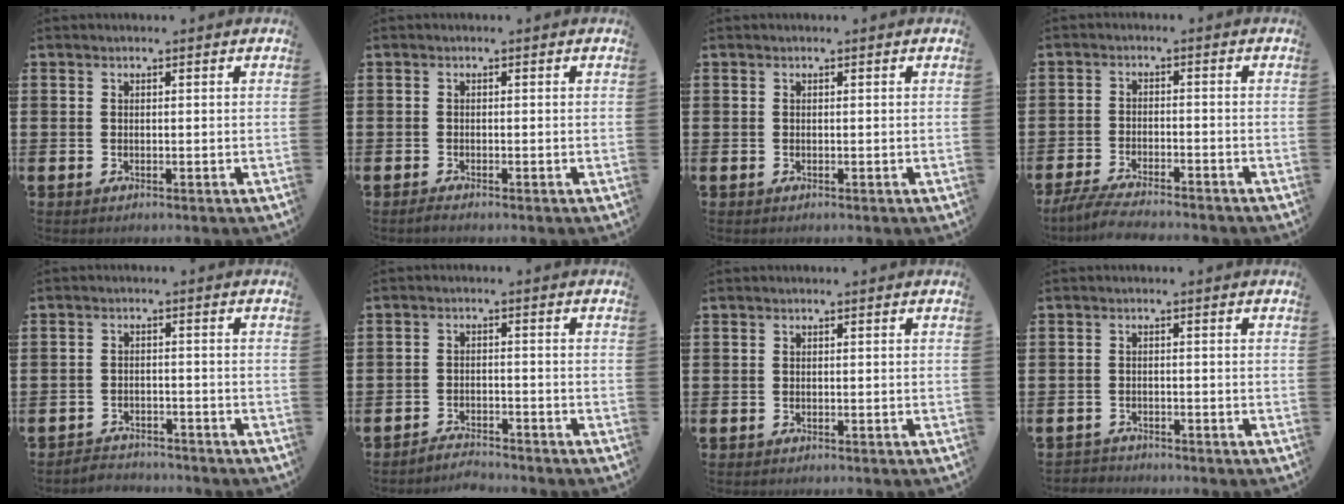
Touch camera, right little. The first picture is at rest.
{"total": 0.8, "force": [-0.5, 0.1, 0.5], "torque": [-0.010, -0.003, -0.010]}
{"total": 0.0}
{"total": 3.6, "force": [-3.4, 0.2, 1.2], "torque": [-0.034, -0.005, -0.071]}
{"total": 2.3, "force": [-2.2, 0.3, -0.4], "torque": [-0.002, 0.004, -0.052]}
{"total": 2.5, "force": [-2.4, 0.0, -0.1], "torque": [-0.006, 0.004, -0.053]}
{"total": 0.0}
{"total": 1.4, "force": [-1.4, 0.2, -0.2], "torque": [0.001, 0.003, -0.031]}